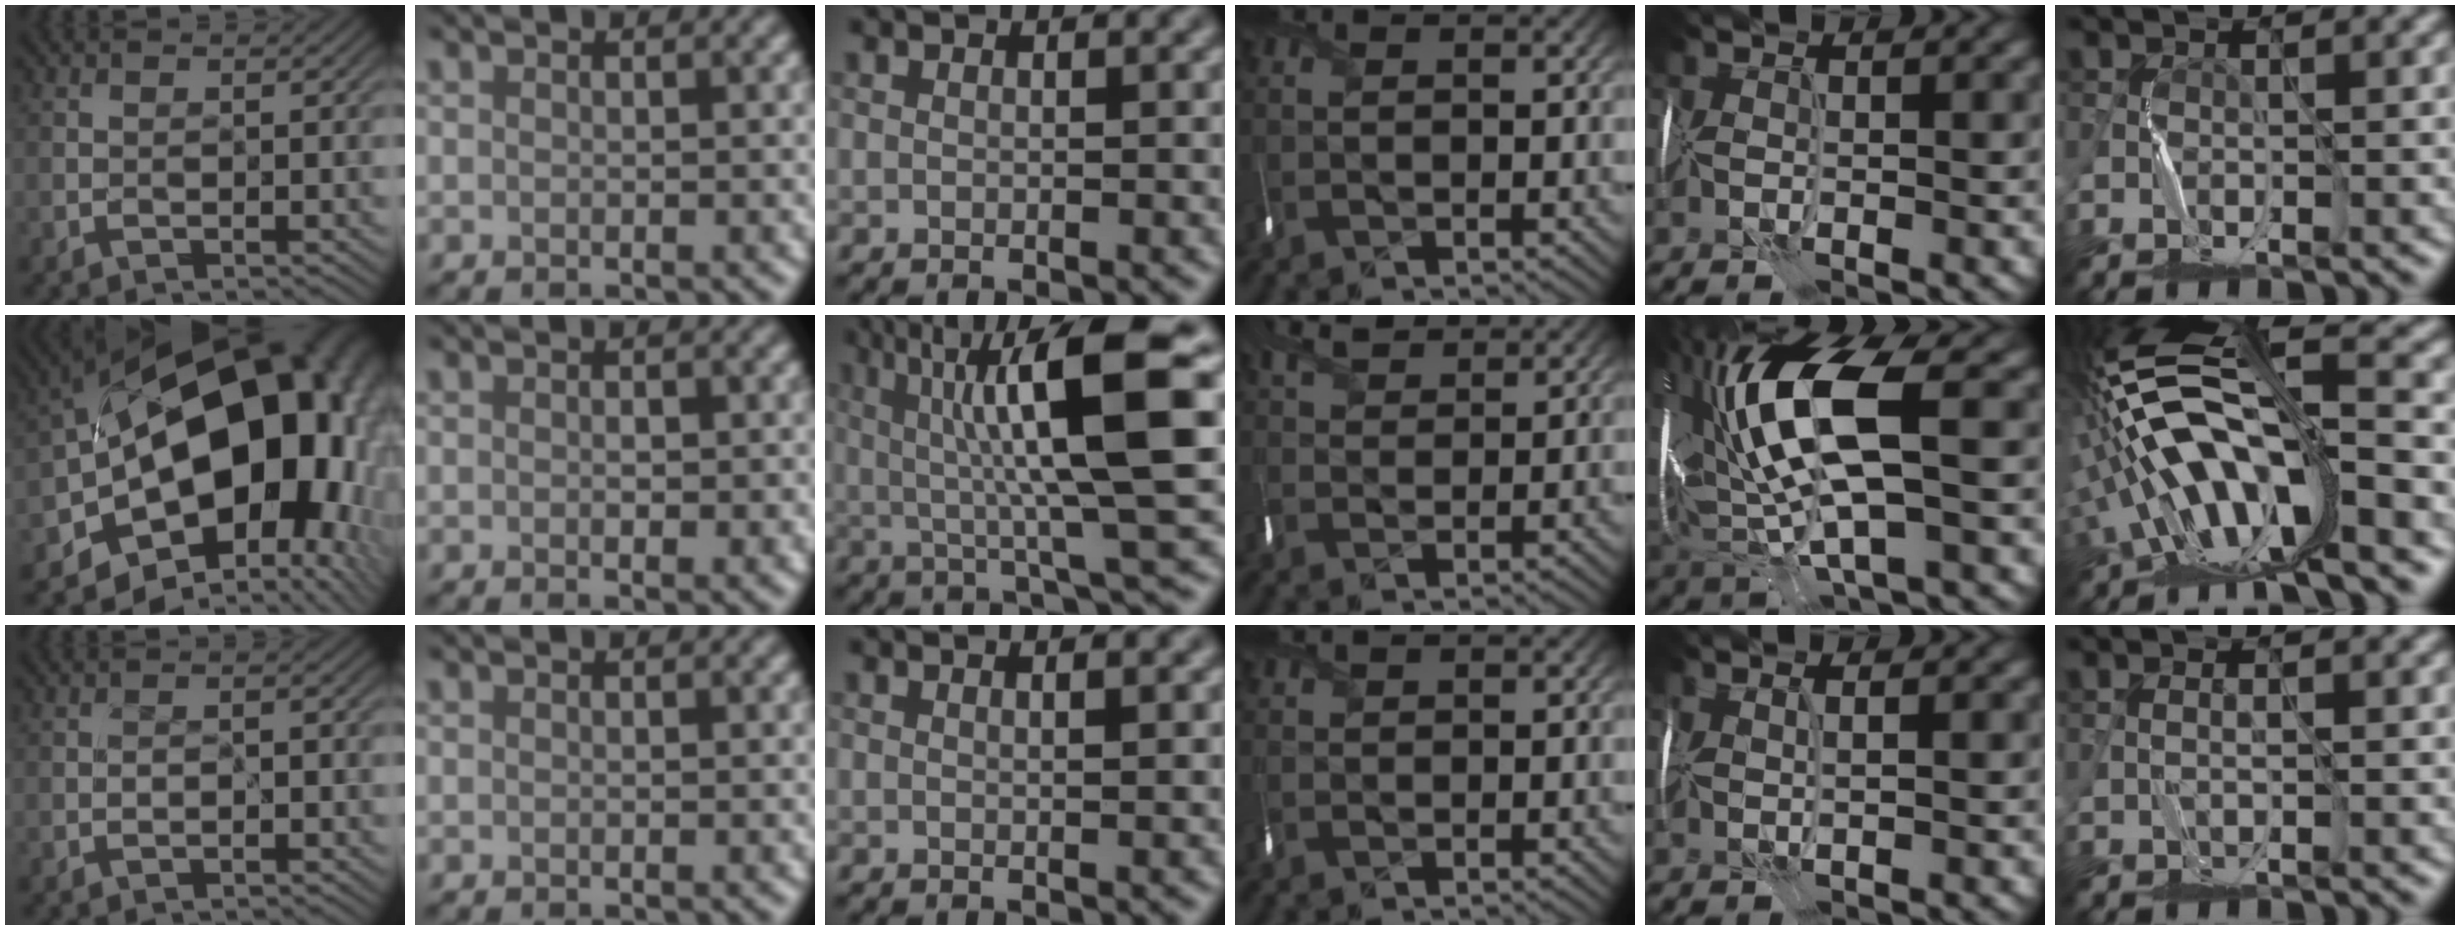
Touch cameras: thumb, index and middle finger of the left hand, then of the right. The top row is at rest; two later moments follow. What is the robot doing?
{"motion": "wrap", "object": "ribbon"}